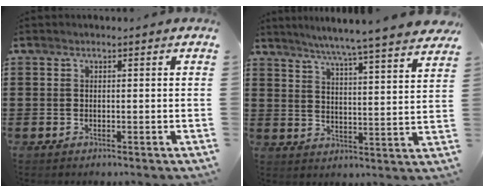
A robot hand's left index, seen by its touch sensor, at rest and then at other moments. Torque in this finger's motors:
{"motor_torque": [1.85, -0.29, 0.90, 0.10]}